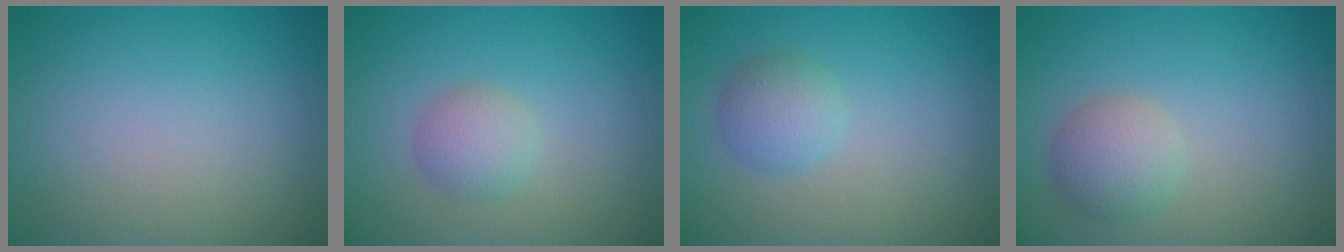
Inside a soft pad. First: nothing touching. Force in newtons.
{"total": 2.3, "press": 2.3, "slide": 0.1}
{"total": 2.5, "press": 2.5, "slide": 0.1}
{"total": 2.7, "press": 2.7, "slide": 0.2}